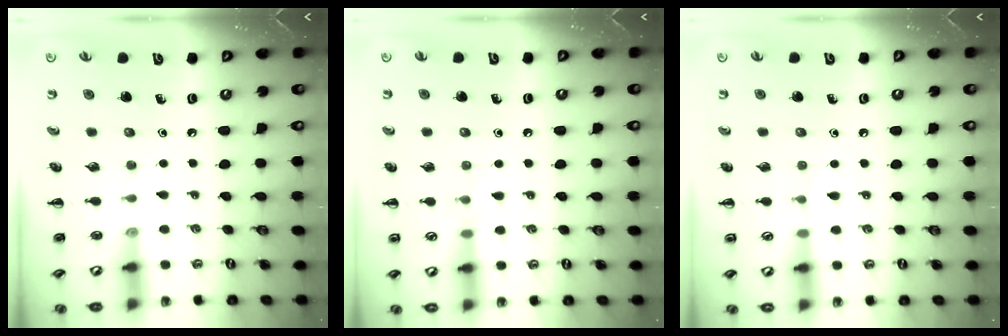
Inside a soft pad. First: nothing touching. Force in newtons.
{"total": 5.1, "press": 4.8, "slide": 1.7}
{"total": 3.3, "press": 3.0, "slide": 1.2}